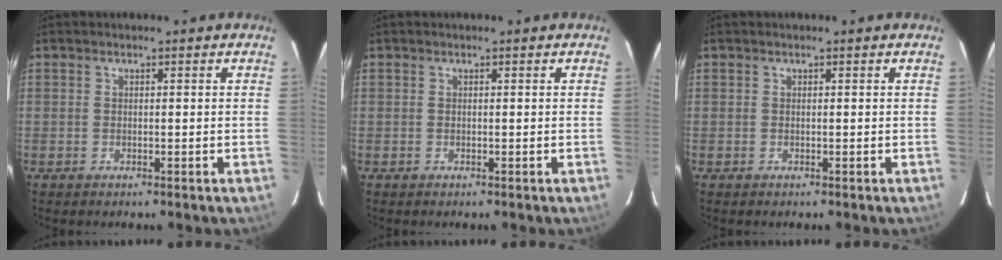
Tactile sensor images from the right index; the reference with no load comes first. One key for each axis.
{"total": 0.0}
{"total": 0.0}